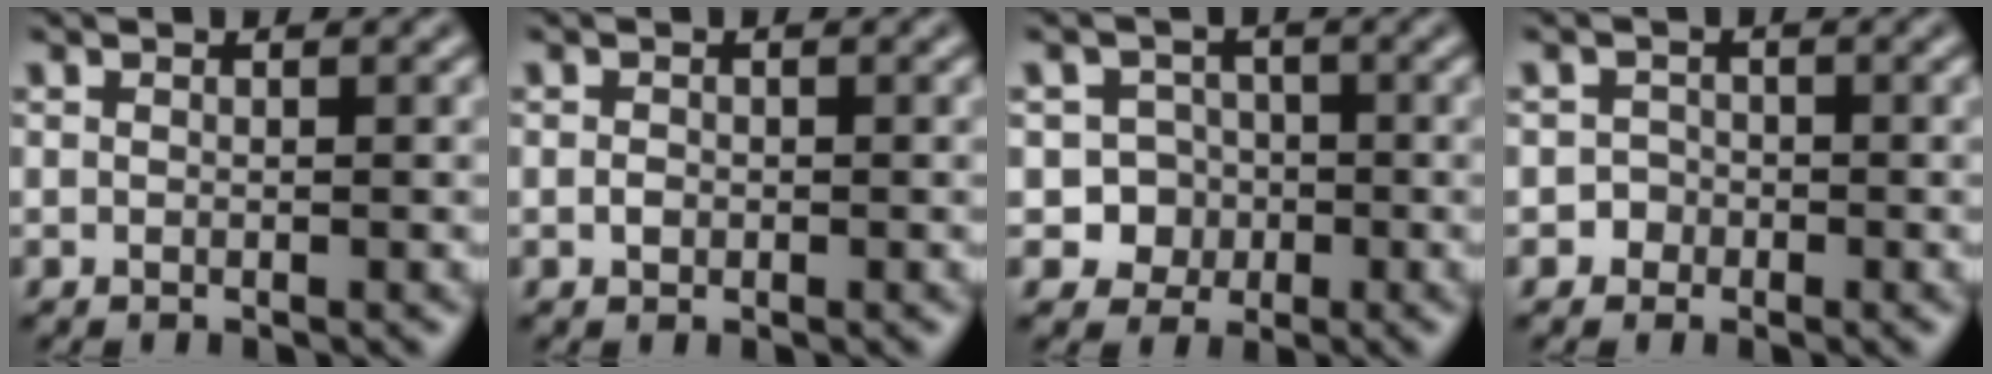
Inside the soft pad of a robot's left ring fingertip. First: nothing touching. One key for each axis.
{"total": 0.8, "fx": -0.2, "fy": 0.7, "fz": 0.4, "tx": -0.005, "ty": -0.002, "tz": -0.005}
{"total": 5.1, "fx": -1.7, "fy": 4.8, "fz": 0.9, "tx": 0.014, "ty": 0.007, "tz": -0.045}
{"total": 1.3, "fx": -0.5, "fy": 1.2, "fz": 0.0, "tx": 0.017, "ty": 0.005, "tz": -0.012}